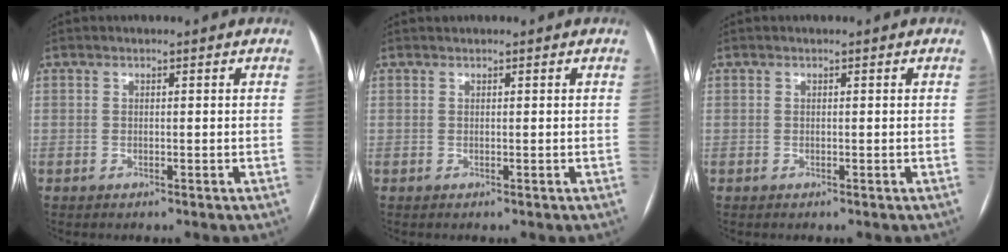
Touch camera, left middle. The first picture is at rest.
{"total": 0.0}
{"total": 0.0}